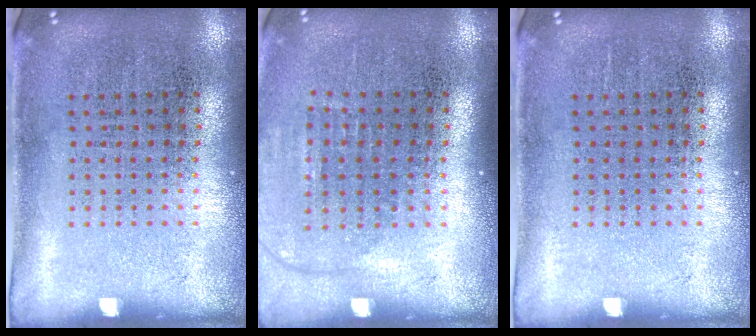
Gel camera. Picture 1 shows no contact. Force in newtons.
{"total": 1.3, "press": 1.2, "slide": 0.5}
{"total": 0.0}